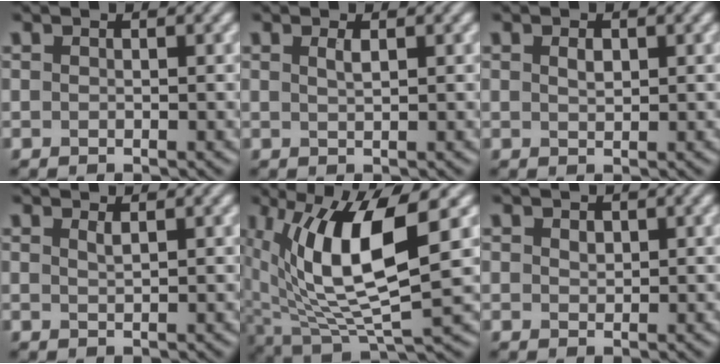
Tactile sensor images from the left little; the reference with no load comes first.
{"total": 1.0, "force": [0.5, 0.3, 0.8], "torque": [-0.014, 0.002, 0.008]}
{"total": 1.1, "force": [0.5, 0.6, 0.8], "torque": [-0.017, 0.001, 0.010]}
{"total": 0.9, "force": [0.6, 0.2, 0.6], "torque": [-0.008, 0.001, 0.010]}
{"total": 11.9, "force": [2.7, 4.0, 10.9], "torque": [-0.216, -0.007, 0.057]}
{"total": 0.9, "force": [0.5, 0.6, 0.5], "torque": [-0.010, -0.001, 0.010]}